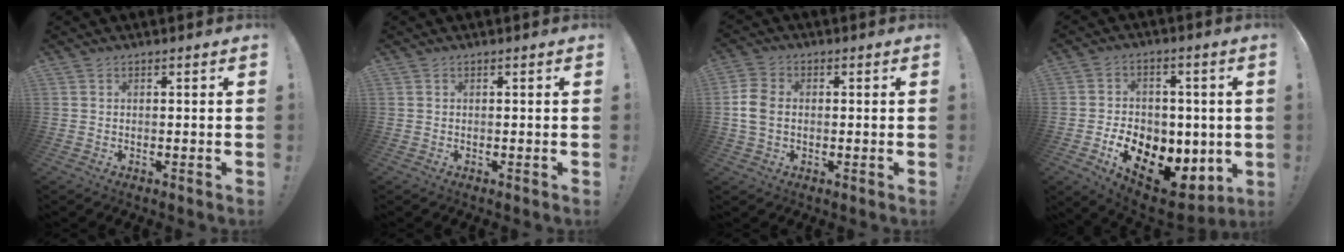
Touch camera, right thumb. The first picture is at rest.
{"total": 0.0}
{"total": 7.7, "force": [-0.4, 5.6, 5.2], "torque": [-0.115, 0.006, -0.007]}
{"total": 15.2, "force": [-5.3, 10.8, 9.3], "torque": [-0.134, 0.025, -0.079]}